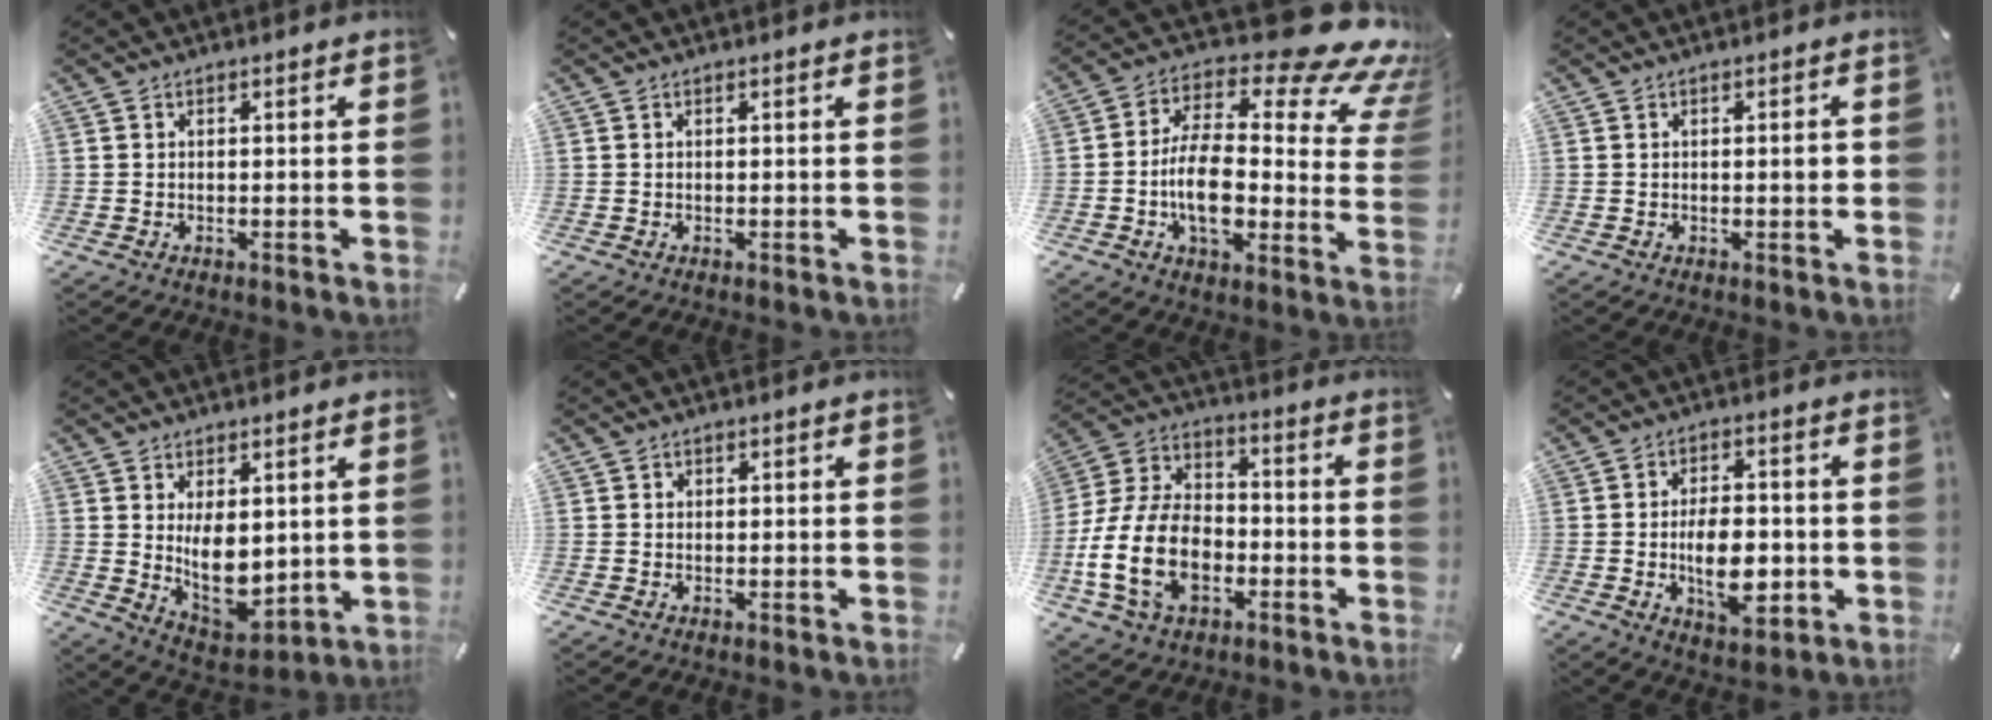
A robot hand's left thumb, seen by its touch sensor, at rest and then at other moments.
{"total": 0.0}
{"total": 20.5, "force": [4.9, 10.9, 16.7], "torque": [-0.275, -0.060, 0.078]}
{"total": 1.9, "force": [0.0, 0.5, 1.8], "torque": [-0.024, -0.001, -0.003]}
{"total": 10.7, "force": [1.6, 7.4, 7.6], "torque": [-0.102, -0.023, 0.033]}
{"total": 0.7, "force": [0.2, 0.6, 0.1], "torque": [-0.001, 0.004, 0.003]}
{"total": 18.4, "force": [-5.4, 12.4, 12.4], "torque": [-0.275, 0.027, -0.095]}
{"total": 11.4, "force": [-2.2, 6.6, 9.0], "torque": [-0.147, -0.007, -0.040]}